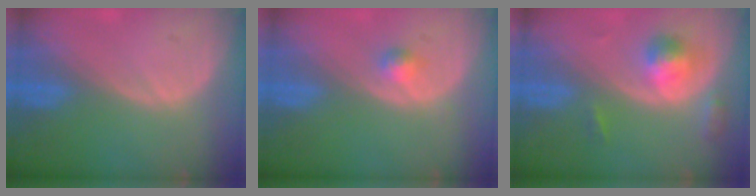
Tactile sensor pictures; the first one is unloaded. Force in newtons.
{"total": 1.8, "press": 1.6, "slide": 0.9}
{"total": 5.2, "press": 4.8, "slide": 2.1}